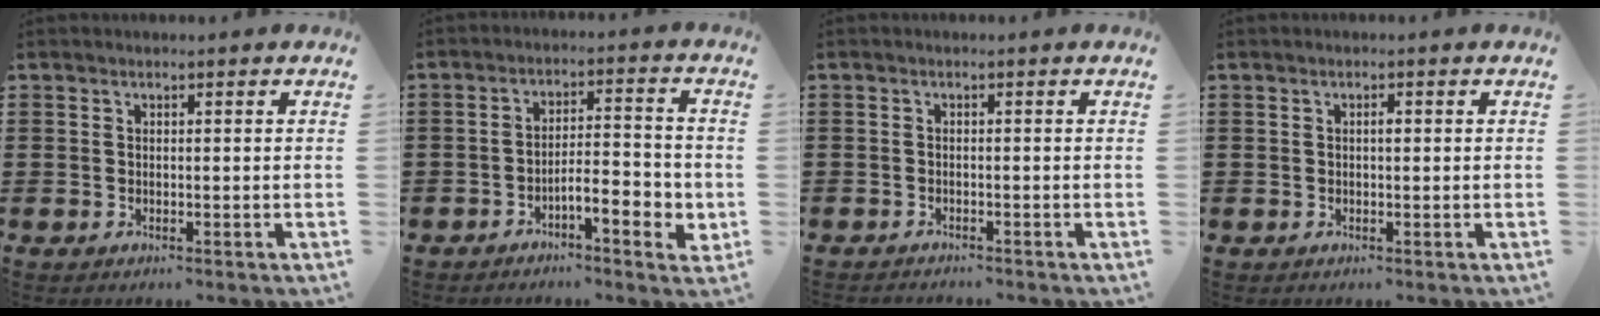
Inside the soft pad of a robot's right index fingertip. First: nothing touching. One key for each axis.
{"total": 5.7, "fx": -2.9, "fy": 1.7, "fz": 4.7, "tx": -0.070, "ty": 0.003, "tz": -0.052}
{"total": 0.9, "fx": -0.9, "fy": 0.0, "fz": 0.0, "tx": -0.003, "ty": 0.000, "tz": -0.019}
{"total": 1.0, "fx": 0.1, "fy": 0.3, "fz": 0.9, "tx": -0.018, "ty": -0.001, "tz": 0.001}